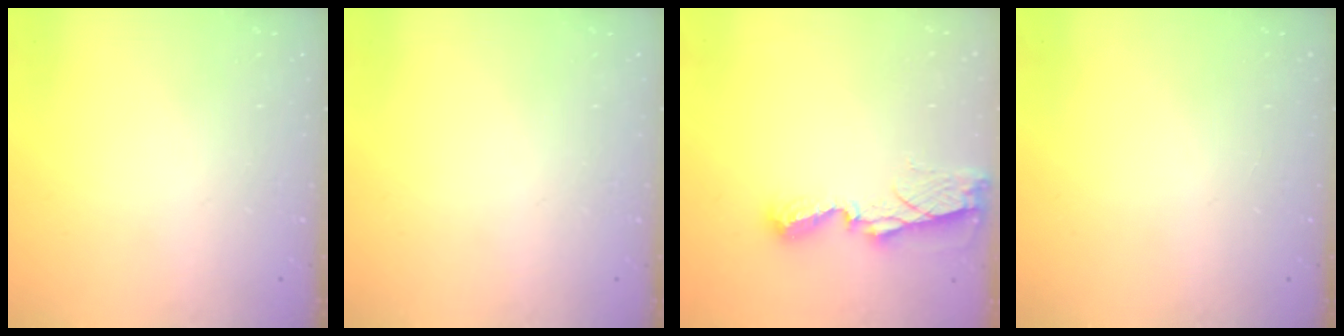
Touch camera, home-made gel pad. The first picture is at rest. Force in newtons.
{"total": 0.0}
{"total": 7.1, "press": 7.1, "slide": 0.2}
{"total": 0.0}